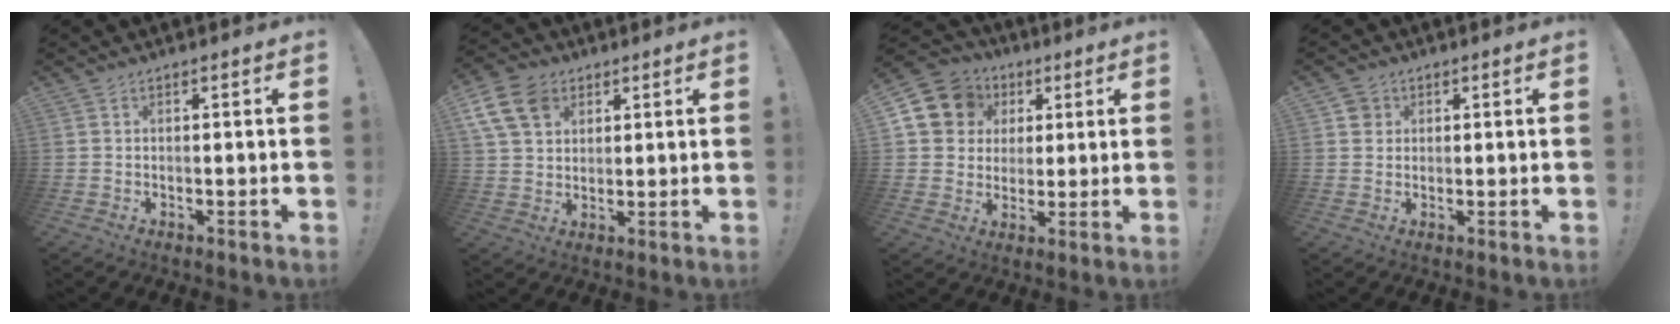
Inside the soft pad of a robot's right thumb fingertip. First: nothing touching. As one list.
[{"total": 11.8, "force": [5.4, 8.7, 5.8], "torque": [-0.111, -0.024, 0.107]}, {"total": 12.2, "force": [4.0, 10.8, 4.0], "torque": [-0.054, -0.010, 0.085]}, {"total": 3.2, "force": [1.1, 3.0, 0.6], "torque": [-0.004, 0.003, 0.021]}]